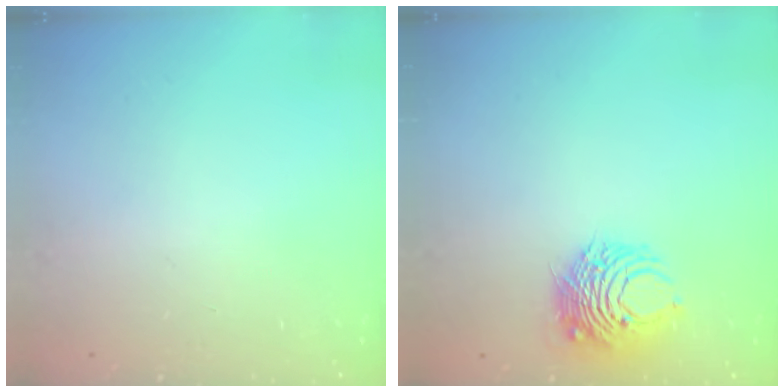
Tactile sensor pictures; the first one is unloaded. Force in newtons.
{"total": 8.3, "press": 8.2, "slide": 0.6}